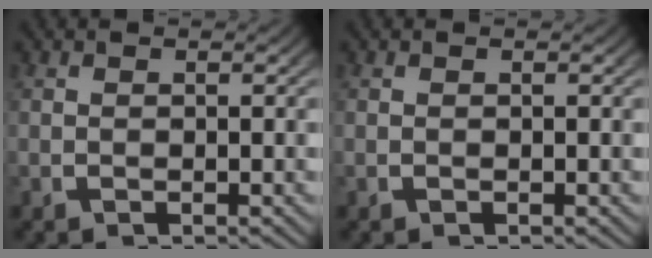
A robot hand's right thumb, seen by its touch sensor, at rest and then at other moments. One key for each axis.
{"total": 0.0}